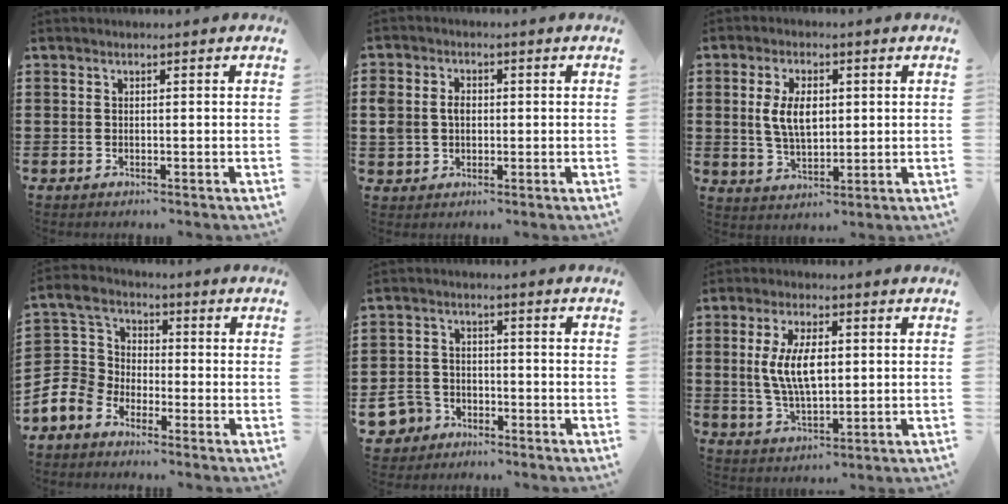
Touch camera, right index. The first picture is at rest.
{"total": 3.4, "force": [0.1, 2.8, 2.0], "torque": [-0.054, 0.010, -0.003]}
{"total": 6.1, "force": [0.7, 3.3, 5.1], "torque": [-0.104, 0.005, 0.008]}
{"total": 5.8, "force": [-2.4, 4.9, 1.7], "torque": [-0.080, -0.001, -0.060]}
{"total": 5.4, "force": [-3.5, 3.8, 1.5], "torque": [-0.076, 0.001, -0.079]}
{"total": 8.0, "force": [0.7, 3.4, 7.2], "torque": [-0.151, 0.005, 0.009]}